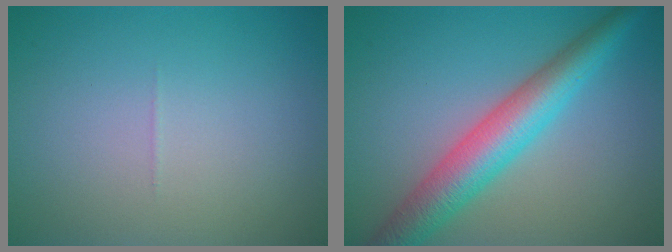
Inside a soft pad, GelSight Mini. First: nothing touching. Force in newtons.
{"total": 6.4, "press": 6.4, "slide": 0.1}